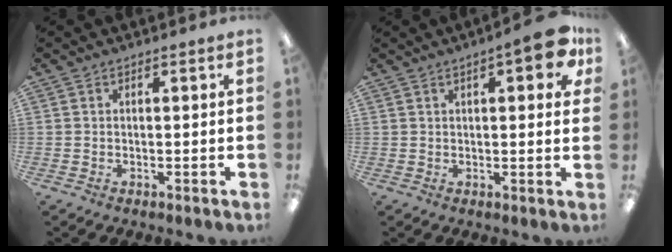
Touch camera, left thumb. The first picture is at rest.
{"total": 8.4, "force": [3.6, 2.8, 7.0], "torque": [-0.087, -0.008, 0.055]}